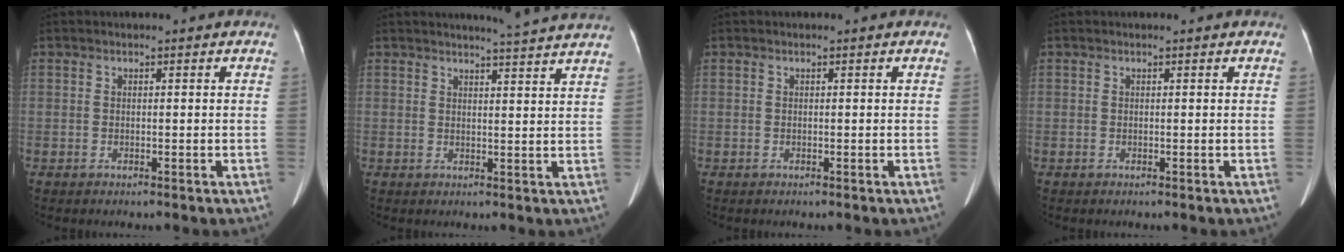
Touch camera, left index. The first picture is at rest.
{"total": 7.6, "force": [7.2, -1.1, 2.3], "torque": [-0.036, -0.005, 0.075]}
{"total": 0.0}
{"total": 0.0}